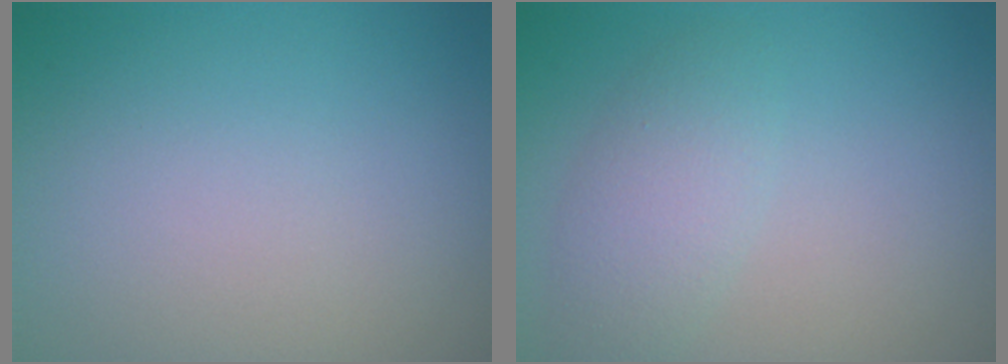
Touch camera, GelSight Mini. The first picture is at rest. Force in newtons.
{"total": 2.9, "press": 2.9, "slide": 0.2}